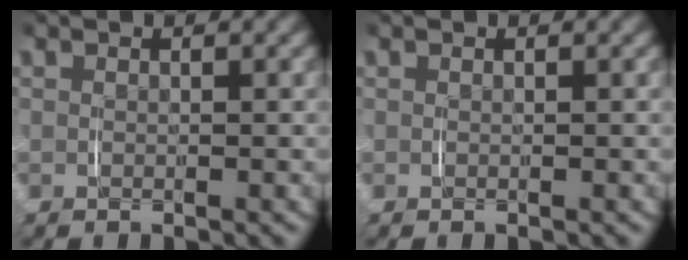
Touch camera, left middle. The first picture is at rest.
{"total": 0.0}